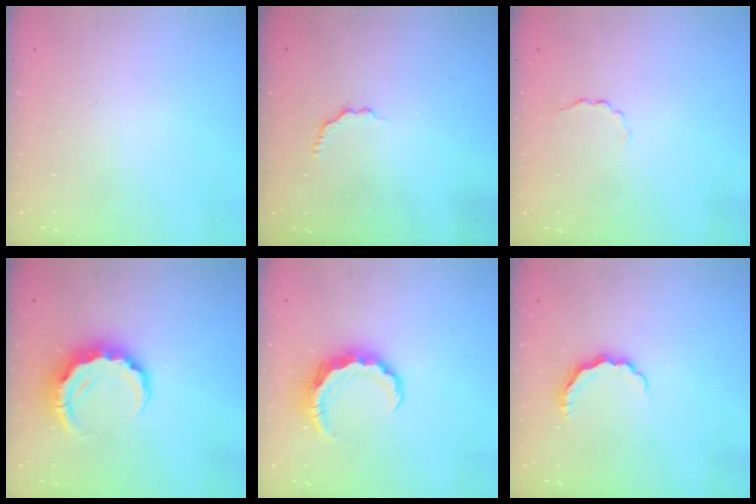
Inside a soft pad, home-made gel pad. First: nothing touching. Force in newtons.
{"total": 2.5, "press": 2.3, "slide": 1.0}
{"total": 2.2, "press": 2.2, "slide": 0.6}
{"total": 8.1, "press": 7.9, "slide": 1.4}
{"total": 8.2, "press": 8.1, "slide": 1.0}
{"total": 5.7, "press": 5.7, "slide": 0.8}